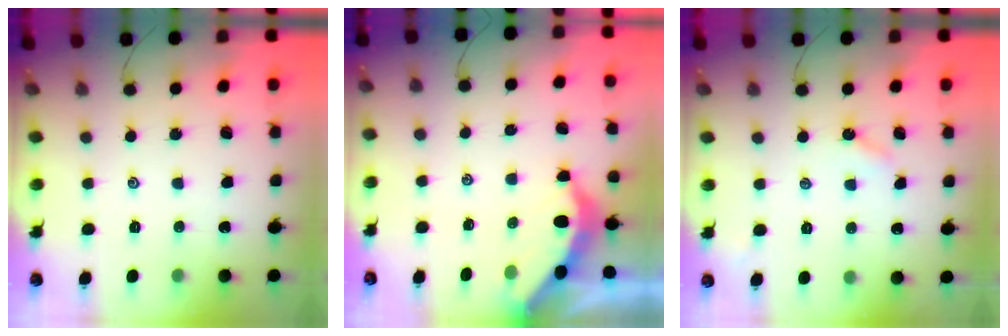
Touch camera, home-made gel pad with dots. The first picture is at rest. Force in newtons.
{"total": 3.7, "press": 3.6, "slide": 0.4}
{"total": 2.8, "press": 2.8, "slide": 0.5}